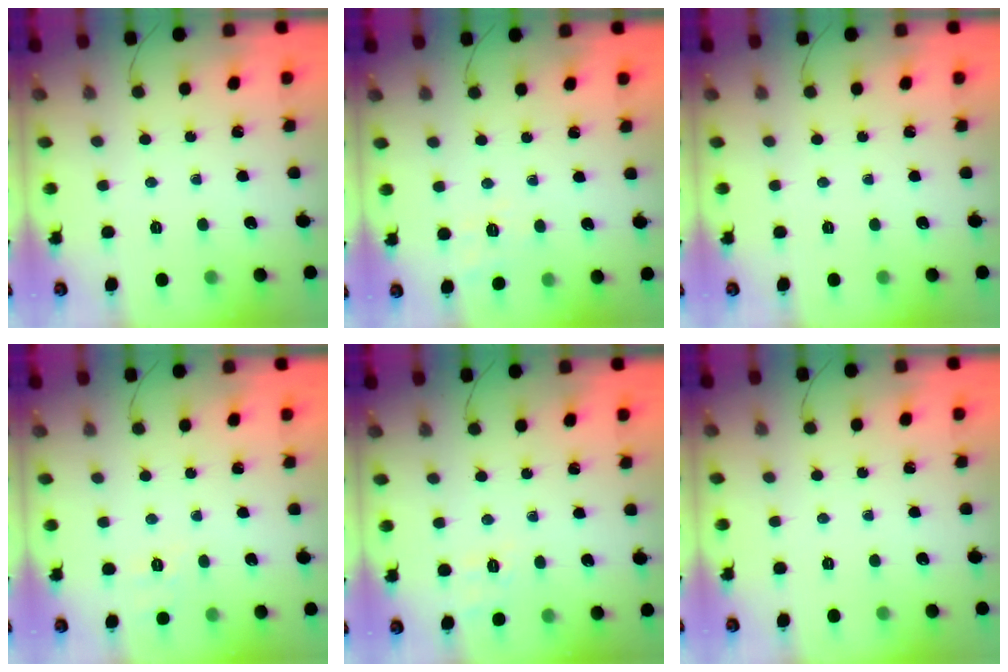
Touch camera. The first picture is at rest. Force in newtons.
{"total": 1.9, "press": 0.8, "slide": 1.7}
{"total": 0.0}
{"total": 7.0, "press": 6.7, "slide": 2.1}
{"total": 3.6, "press": 3.0, "slide": 1.9}
{"total": 0.0}